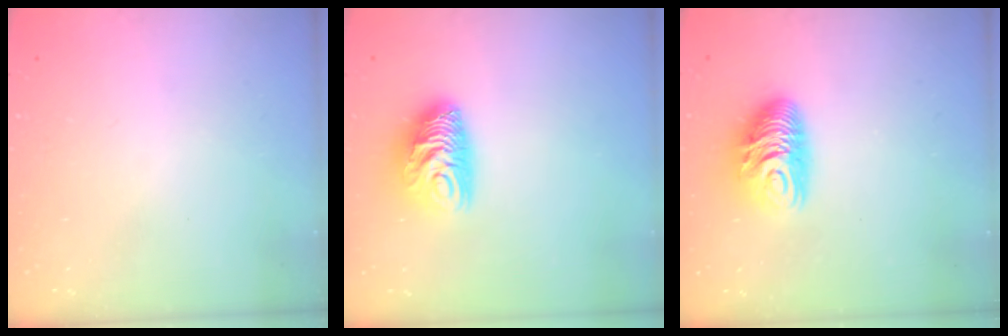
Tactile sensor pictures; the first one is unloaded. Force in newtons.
{"total": 10.3, "press": 10.3, "slide": 0.5}
{"total": 10.2, "press": 10.2, "slide": 0.9}